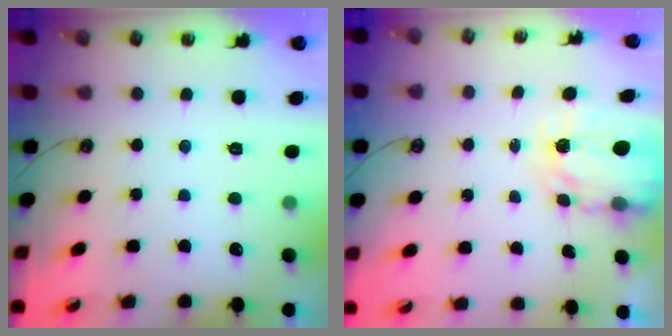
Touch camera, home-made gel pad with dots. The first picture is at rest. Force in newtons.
{"total": 3.8, "press": 3.8, "slide": 0.0}